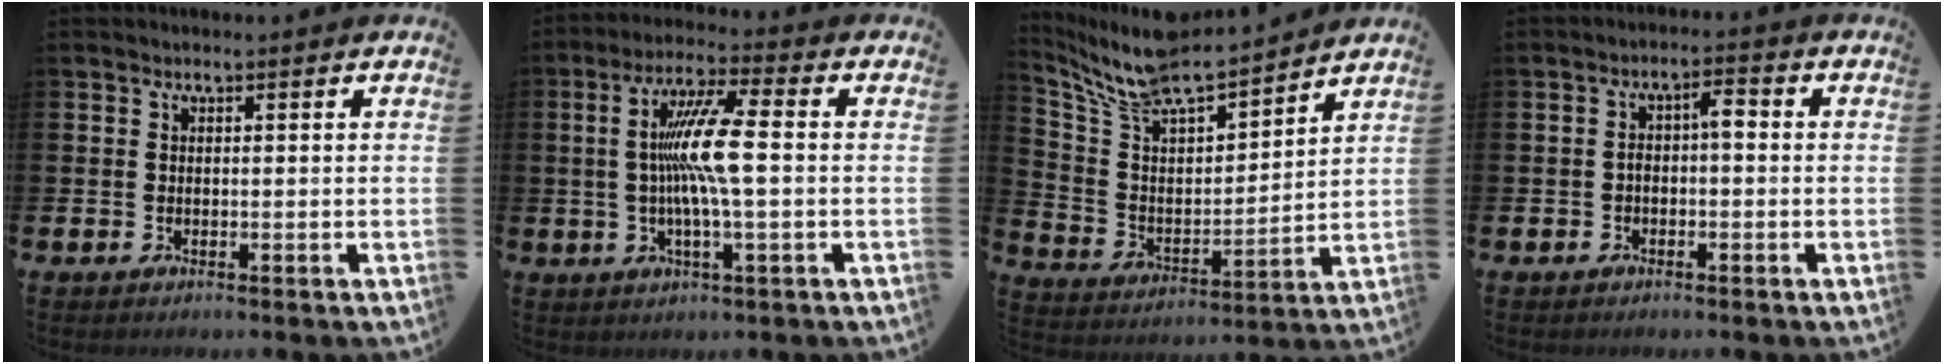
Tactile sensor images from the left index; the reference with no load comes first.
{"total": 9.7, "force": [0.4, 1.4, 9.5], "torque": [-0.192, 0.001, -0.003]}
{"total": 9.3, "force": [9.0, 1.5, 2.1], "torque": [-0.084, -0.077, 0.155]}
{"total": 2.7, "force": [-0.4, 1.1, 2.4], "torque": [-0.031, 0.001, -0.013]}